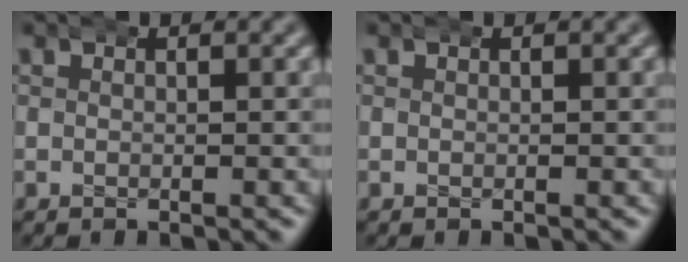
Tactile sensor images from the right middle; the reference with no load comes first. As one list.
[{"total": 0.0}]